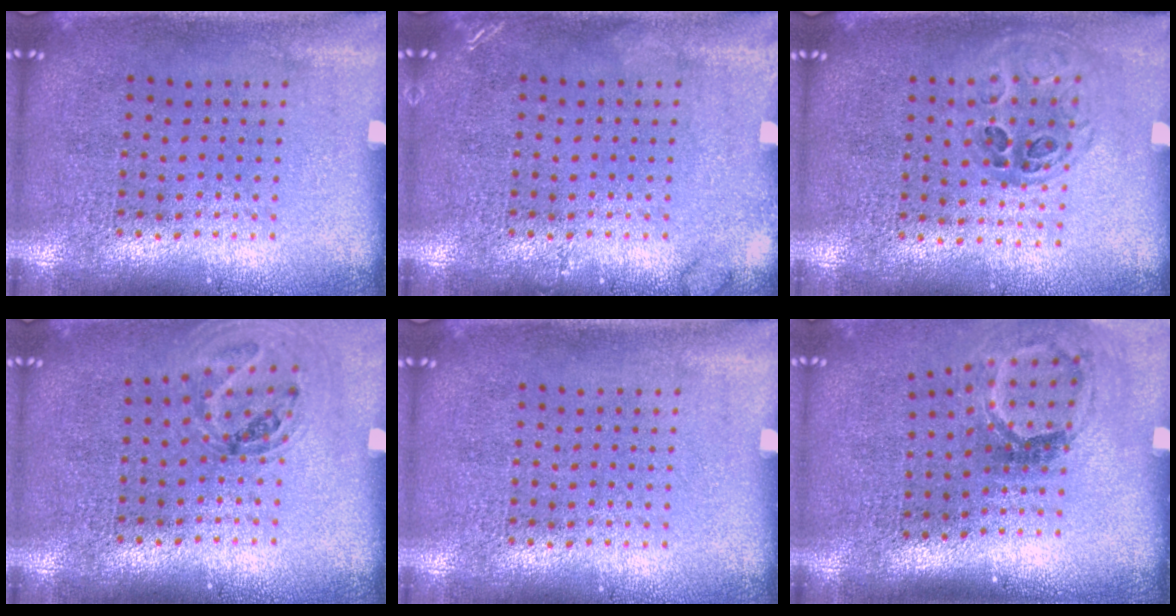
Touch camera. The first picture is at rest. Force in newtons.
{"total": 1.3, "press": 1.3, "slide": 0.2}
{"total": 0.9, "press": 0.9, "slide": 0.2}
{"total": 1.0, "press": 0.9, "slide": 0.2}
{"total": 0.0}
{"total": 1.8, "press": 1.1, "slide": 1.4}